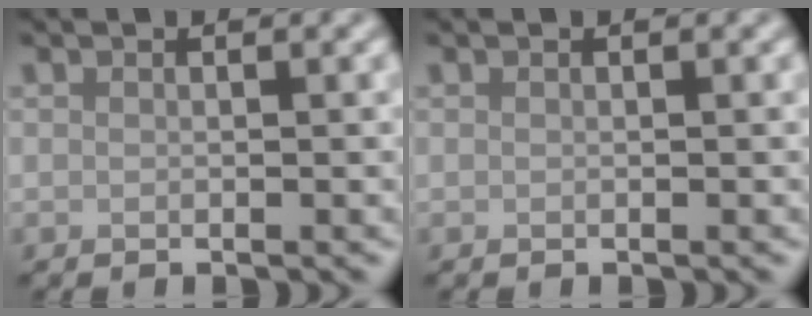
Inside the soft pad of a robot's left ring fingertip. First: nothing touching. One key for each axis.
{"total": 0.0}